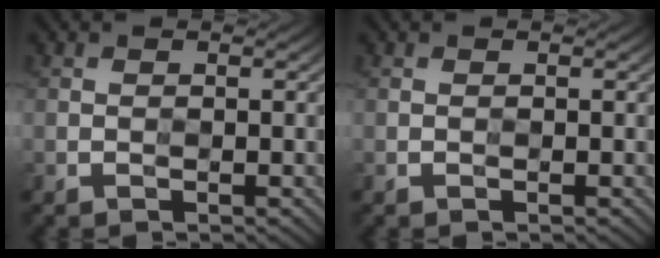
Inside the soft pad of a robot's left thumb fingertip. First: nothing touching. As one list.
[{"total": 0.0}]